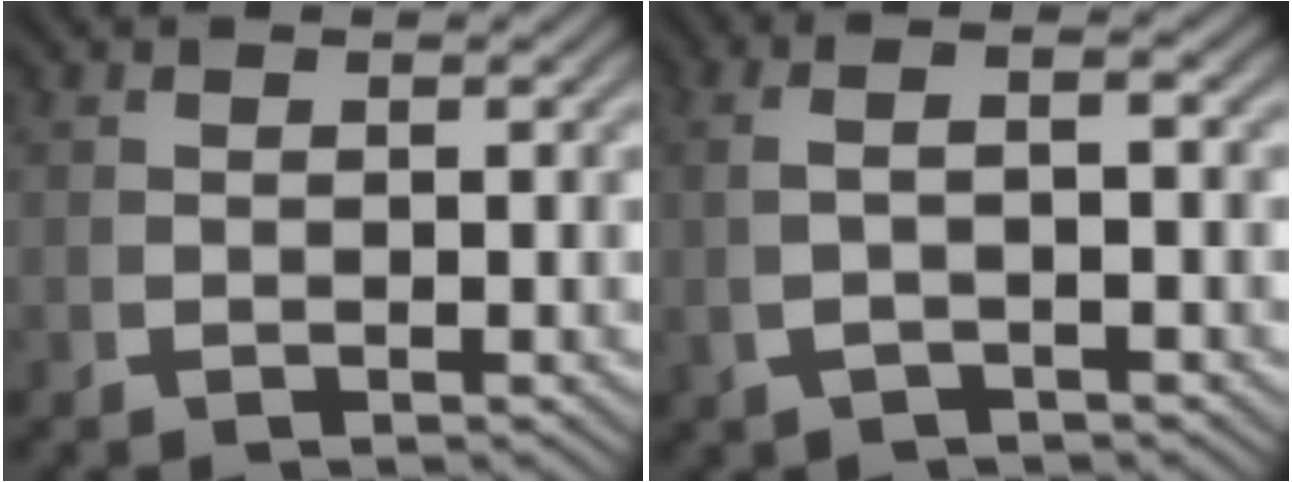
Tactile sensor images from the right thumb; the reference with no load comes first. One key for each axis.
{"total": 3.0, "fx": 0.0, "fy": 0.7, "fz": 3.0, "tx": -0.060, "ty": 0.012, "tz": 0.002}